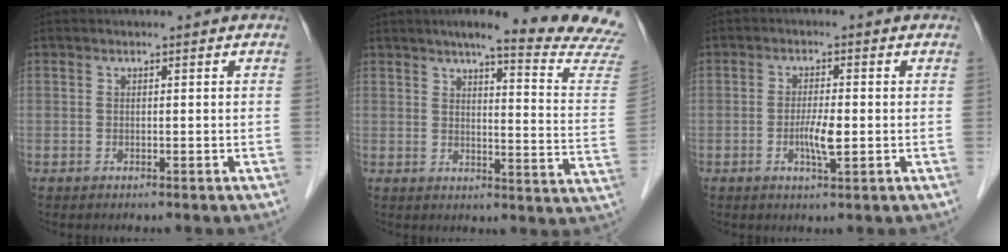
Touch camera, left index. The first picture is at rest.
{"total": 18.0, "force": [16.1, -0.8, 7.9], "torque": [-0.102, -0.081, 0.177]}
{"total": 3.7, "force": [-0.8, 0.5, 3.6], "torque": [-0.070, -0.004, -0.013]}